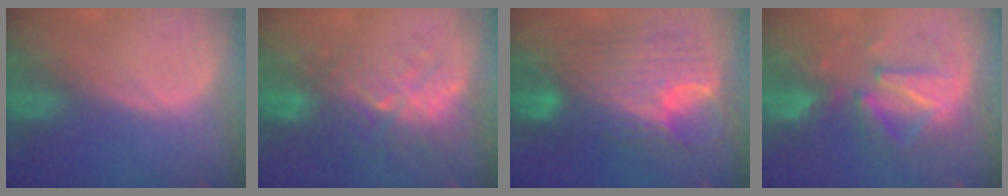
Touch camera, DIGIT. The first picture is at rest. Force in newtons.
{"total": 9.0, "press": 8.4, "slide": 3.3}
{"total": 11.9, "press": 11.8, "slide": 1.0}
{"total": 8.3, "press": 8.2, "slide": 0.4}